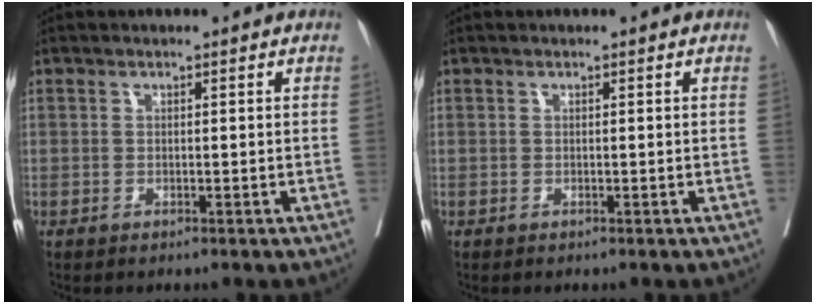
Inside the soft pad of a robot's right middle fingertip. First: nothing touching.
{"total": 0.0}